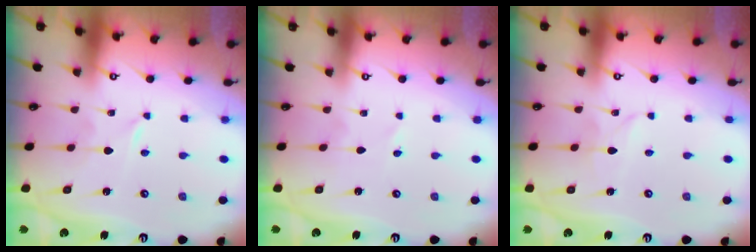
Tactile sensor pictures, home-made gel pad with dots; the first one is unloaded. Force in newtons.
{"total": 1.7, "press": 1.6, "slide": 0.3}
{"total": 2.7, "press": 2.7, "slide": 0.3}